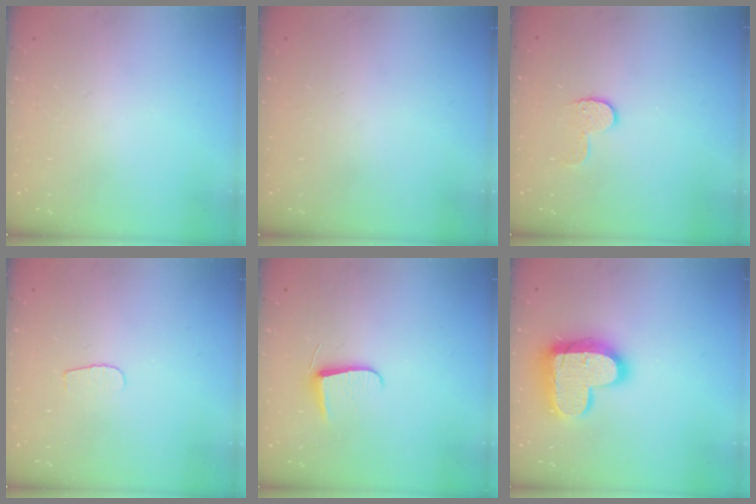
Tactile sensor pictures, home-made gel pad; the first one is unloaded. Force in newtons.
{"total": 0.0}
{"total": 6.8, "press": 6.8, "slide": 0.2}
{"total": 3.3, "press": 3.3, "slide": 0.4}
{"total": 6.2, "press": 6.1, "slide": 0.7}
{"total": 17.7, "press": 17.7, "slide": 1.2}